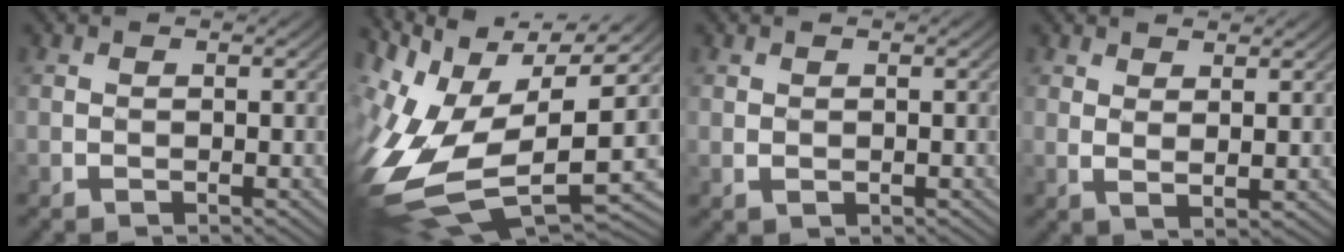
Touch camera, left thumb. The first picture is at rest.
{"total": 14.4, "force": [-2.9, 6.7, 12.5], "torque": [-0.289, -0.016, -0.043]}
{"total": 0.6, "force": [0.3, 0.4, 0.3], "torque": [-0.008, -0.002, 0.006]}
{"total": 2.9, "force": [2.1, 1.0, 1.8], "torque": [-0.027, -0.005, 0.036]}